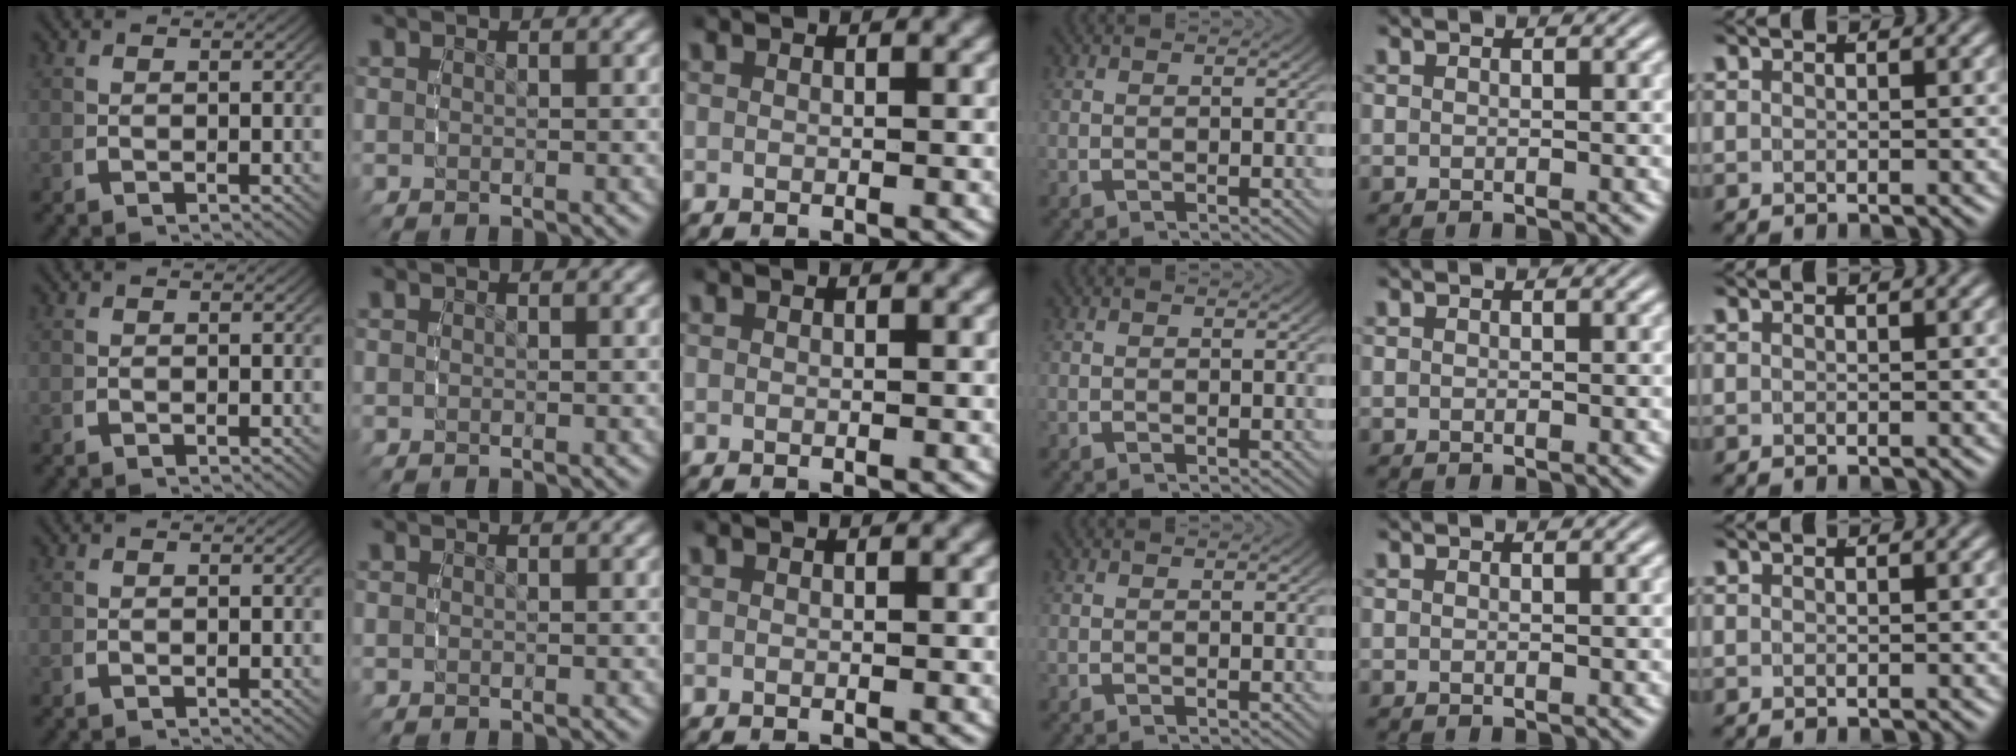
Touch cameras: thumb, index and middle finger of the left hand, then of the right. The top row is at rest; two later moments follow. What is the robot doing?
{"motion": "reach", "object": "measuring cup"}